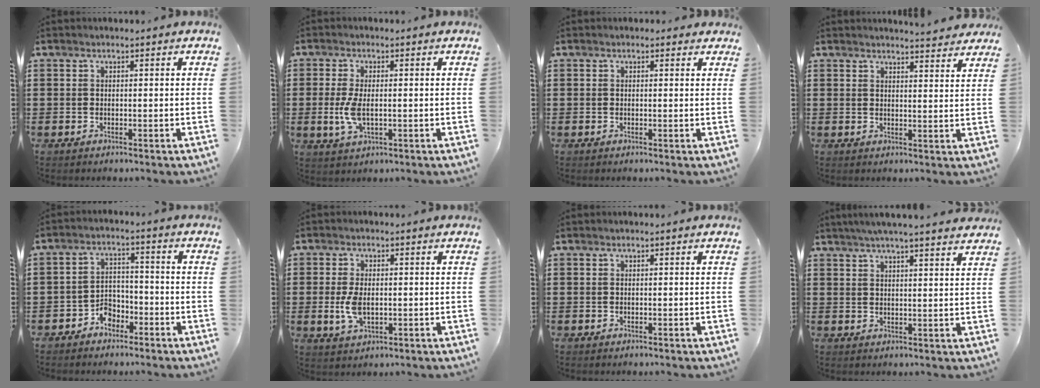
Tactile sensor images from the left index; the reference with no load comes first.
{"total": 4.8, "force": [-0.4, 2.0, 4.3], "torque": [-0.105, -0.008, -0.014]}
{"total": 0.6, "force": [0.3, 0.4, 0.3], "torque": [0.001, 0.003, 0.003]}
{"total": 3.4, "force": [3.4, -0.1, 0.5], "torque": [-0.012, -0.017, 0.061]}
{"total": 3.8, "force": [-3.1, 2.1, 0.9], "torque": [-0.023, 0.011, -0.064]}
{"total": 4.8, "force": [-0.4, 2.5, 4.1], "torque": [-0.096, -0.002, -0.011]}
{"total": 0.0}
{"total": 4.1, "force": [3.8, -0.6, 1.6], "torque": [-0.041, -0.010, 0.067]}